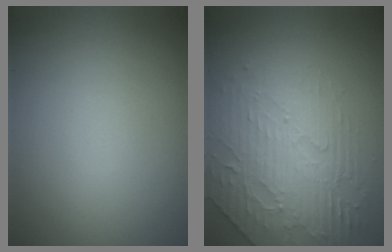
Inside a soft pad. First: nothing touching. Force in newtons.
{"total": 4.2, "press": 3.8, "slide": 1.7}